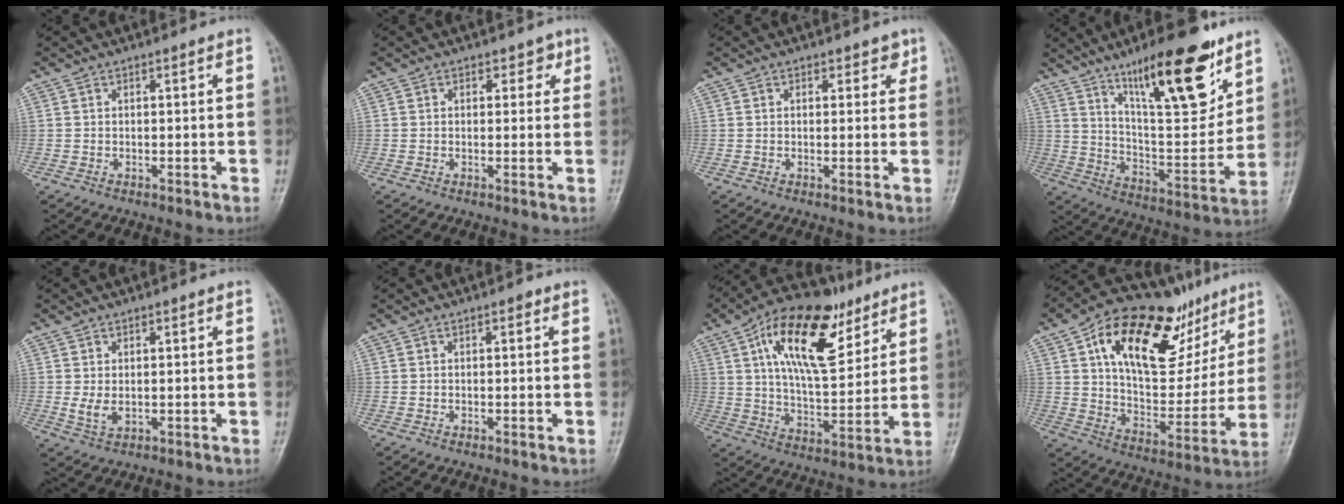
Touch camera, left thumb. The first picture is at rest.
{"total": 2.7, "force": [1.3, 2.1, 1.3], "torque": [0.011, -0.003, 0.011]}
{"total": 2.6, "force": [1.4, 1.8, 1.1], "torque": [0.011, -0.005, 0.014]}
{"total": 21.1, "force": [13.2, 6.1, 15.3], "torque": [-0.203, -0.071, 0.221]}
{"total": 3.1, "force": [0.2, 2.0, 2.3], "torque": [-0.045, -0.009, 0.010]}
{"total": 0.6, "force": [0.2, 0.4, 0.4], "torque": [0.000, 0.002, -0.002]}
{"total": 21.1, "force": [10.1, 9.9, 15.7], "torque": [-0.225, -0.029, 0.171]}
{"total": 28.1, "force": [14.4, 14.4, 19.4], "torque": [-0.258, -0.015, 0.238]}